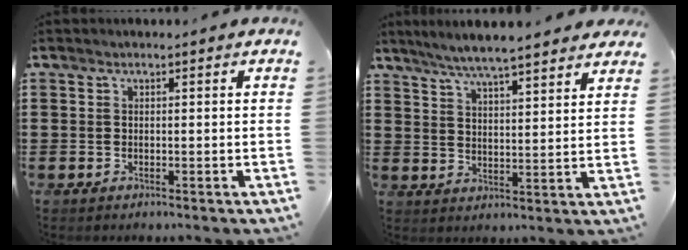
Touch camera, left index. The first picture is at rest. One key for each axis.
{"total": 5.8, "fx": 5.4, "fy": 0.0, "fz": 2.2, "tx": -0.062, "ty": -0.021, "tz": 0.094}